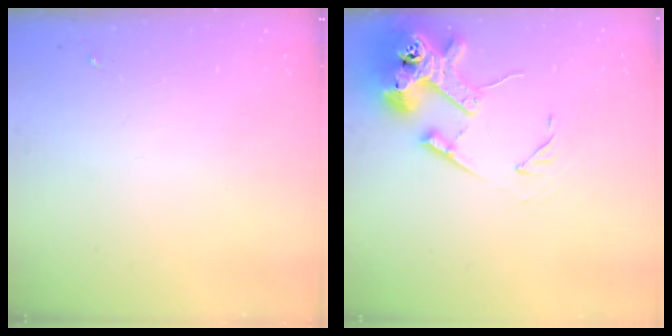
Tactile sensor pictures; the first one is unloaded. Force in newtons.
{"total": 15.7, "press": 15.5, "slide": 2.1}